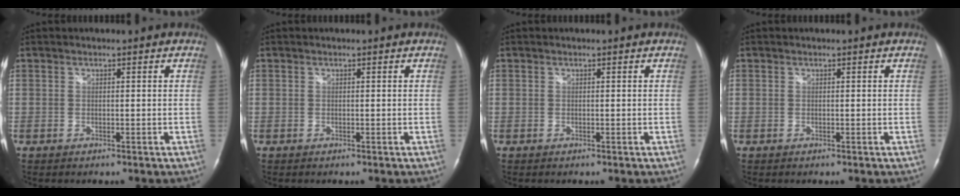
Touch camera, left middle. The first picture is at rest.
{"total": 0.0}
{"total": 0.0}
{"total": 0.0}